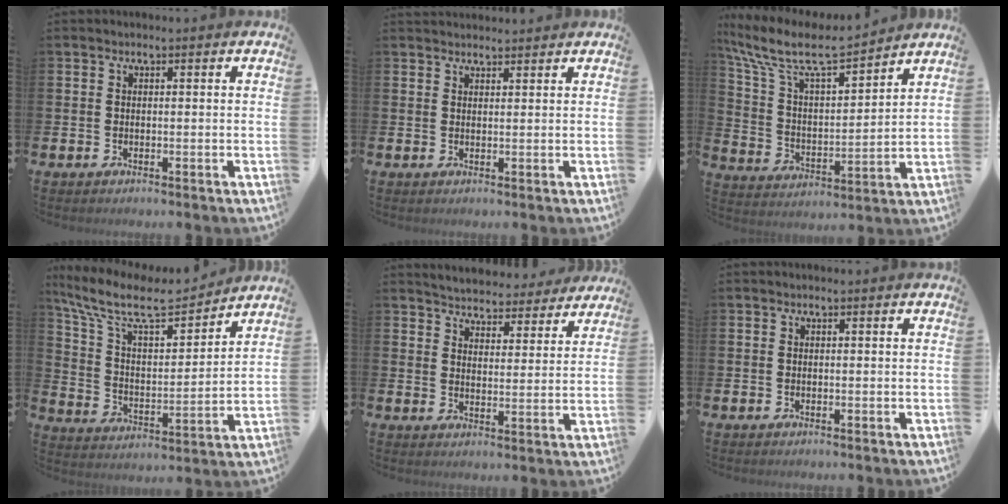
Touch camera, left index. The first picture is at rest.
{"total": 2.0, "force": [1.9, 0.4, 0.0], "torque": [0.006, -0.008, 0.033]}
{"total": 9.4, "force": [8.0, 2.4, 4.3], "torque": [-0.126, -0.047, 0.136]}
{"total": 10.4, "force": [8.8, 3.1, 4.6], "torque": [-0.127, -0.055, 0.151]}
{"total": 4.7, "force": [4.6, 0.9, 0.0], "torque": [-0.021, -0.036, 0.078]}
{"total": 0.0}